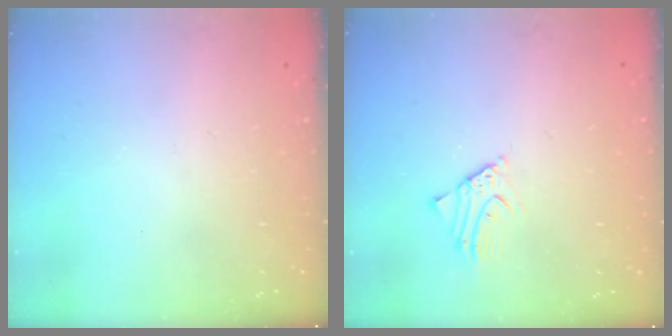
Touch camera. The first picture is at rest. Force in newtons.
{"total": 2.7, "press": 2.6, "slide": 0.2}